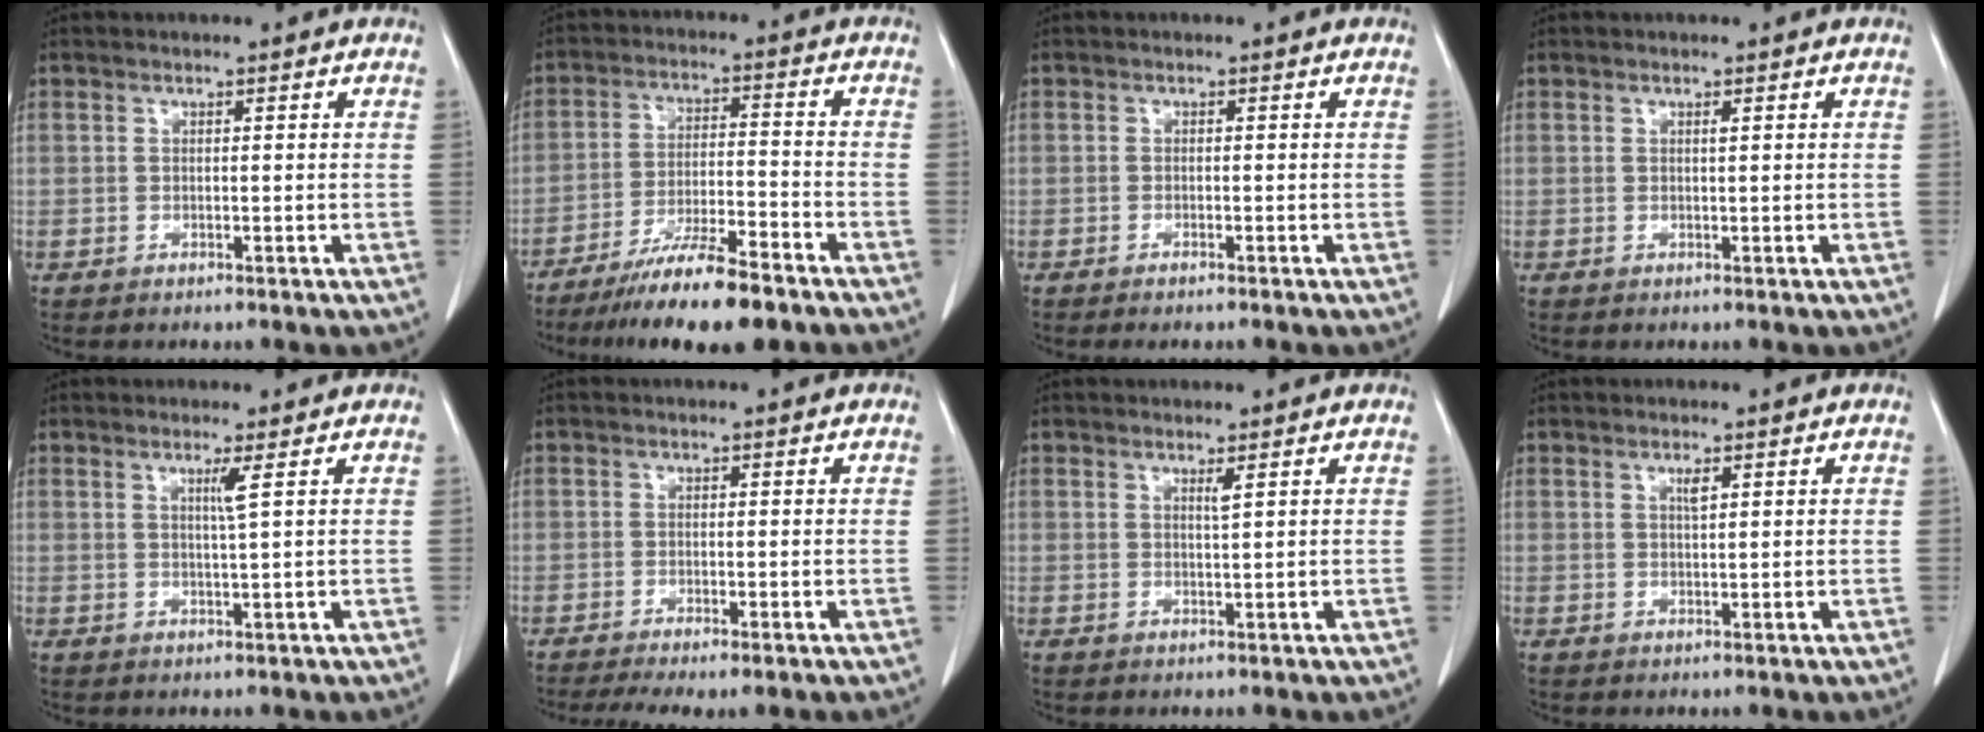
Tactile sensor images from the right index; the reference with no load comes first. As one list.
[{"total": 12.2, "force": [-9.2, 1.2, 7.8], "torque": [-0.128, -0.022, -0.155]}, {"total": 1.0, "force": [-0.8, 0.1, 0.5], "torque": [-0.012, -0.003, -0.011]}, {"total": 0.5, "force": [0.2, 0.0, 0.4], "torque": [-0.009, -0.001, 0.004]}, {"total": 2.0, "force": [0.8, -0.7, 1.7], "torque": [-0.033, -0.008, 0.017]}, {"total": 6.4, "force": [-4.7, 1.6, 4.0], "torque": [-0.059, -0.011, -0.072]}, {"total": 1.1, "force": [0.7, -0.2, 0.9], "torque": [-0.018, -0.007, 0.012]}, {"total": 1.3, "force": [0.7, 0.2, 1.2], "torque": [-0.021, -0.001, 0.011]}]